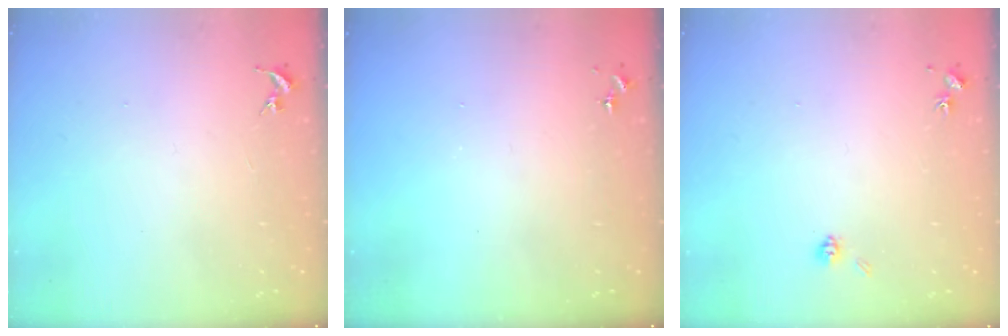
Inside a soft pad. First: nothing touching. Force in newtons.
{"total": 0.0}
{"total": 4.6, "press": 4.4, "slide": 1.2}